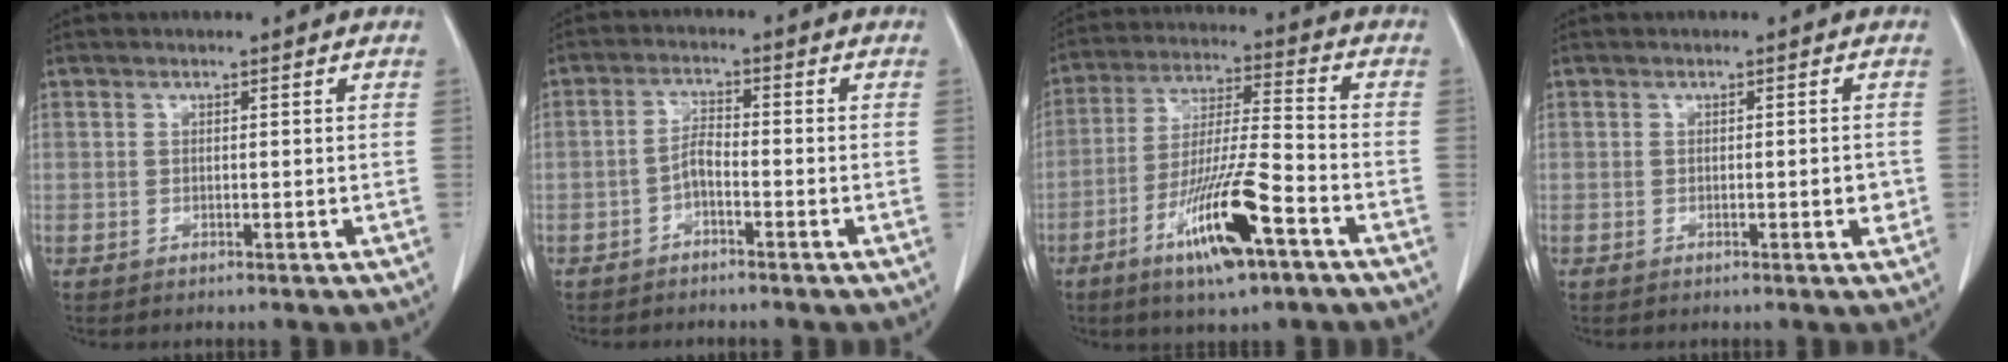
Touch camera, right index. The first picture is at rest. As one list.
[{"total": 2.7, "force": [-1.5, 0.7, 2.0], "torque": [-0.040, 0.006, -0.032]}, {"total": 13.9, "force": [-7.1, 1.5, 11.8], "torque": [-0.225, -0.017, -0.127]}, {"total": 1.5, "force": [-0.3, 0.4, 1.5], "torque": [-0.019, -0.001, -0.005]}]